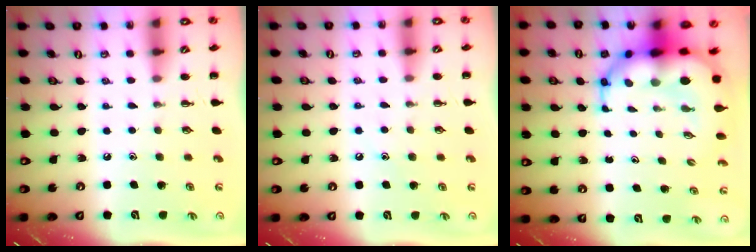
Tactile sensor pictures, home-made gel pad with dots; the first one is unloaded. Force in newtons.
{"total": 6.8, "press": 6.6, "slide": 1.7}
{"total": 12.4, "press": 12.0, "slide": 3.1}